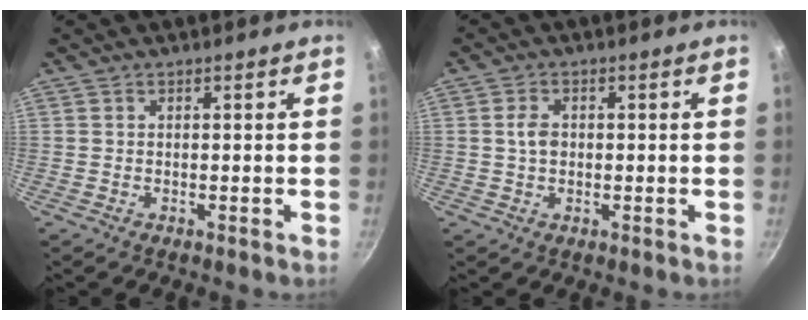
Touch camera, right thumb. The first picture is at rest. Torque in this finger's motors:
{"motor_torque": [-0.10, 0.02, -0.02, 0.35, 0.00]}